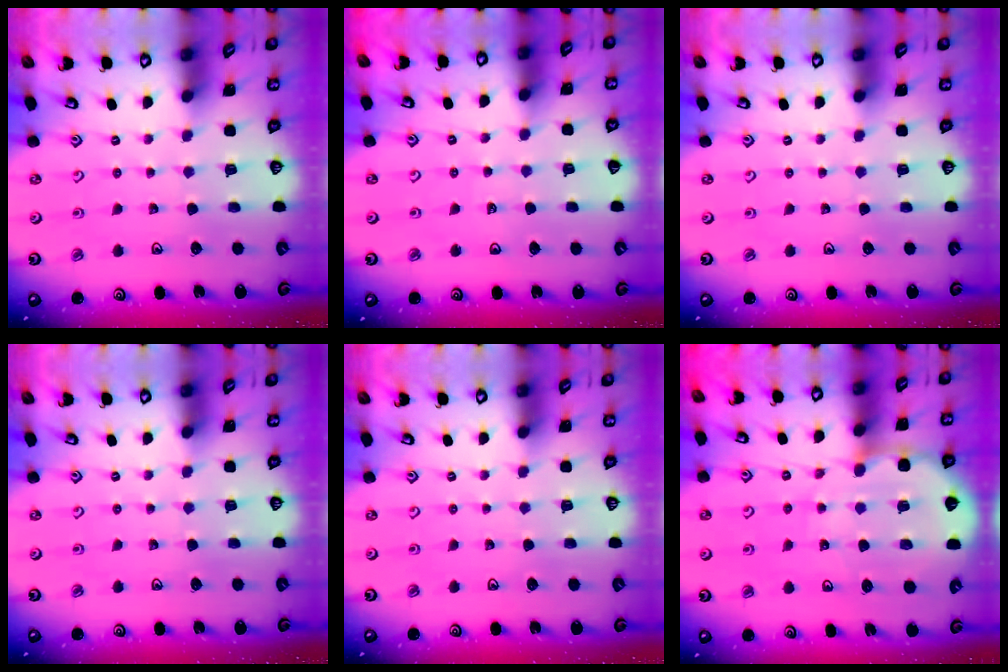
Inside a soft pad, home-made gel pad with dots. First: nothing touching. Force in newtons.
{"total": 1.9, "press": 1.9, "slide": 0.2}
{"total": 0.0}
{"total": 0.0}
{"total": 0.0}
{"total": 9.6, "press": 9.1, "slide": 3.1}